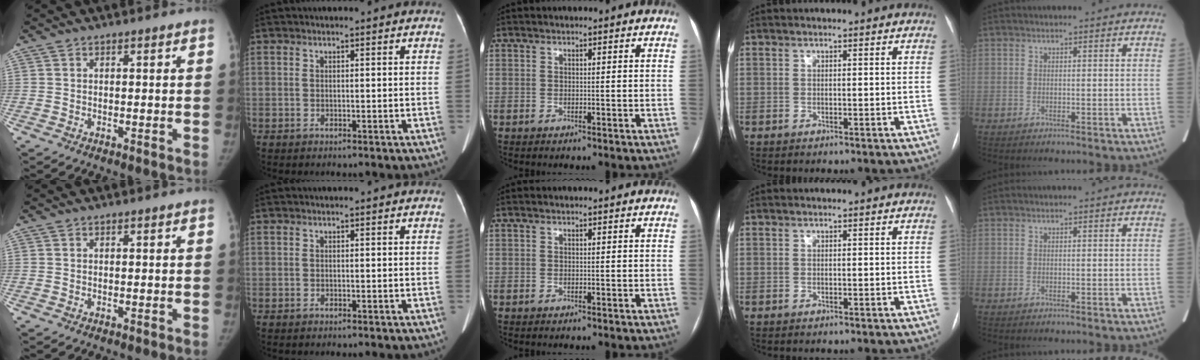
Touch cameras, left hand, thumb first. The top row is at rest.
{}